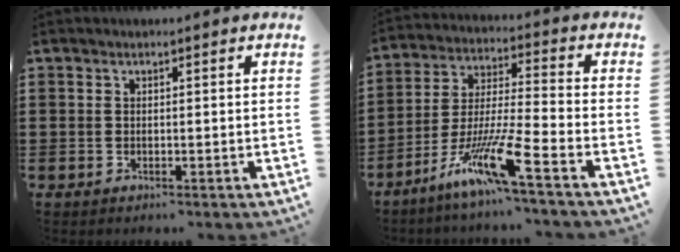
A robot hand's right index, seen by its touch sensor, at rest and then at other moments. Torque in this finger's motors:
{"motor_torque": [1.21, 0.09, 0.71, 0.21]}